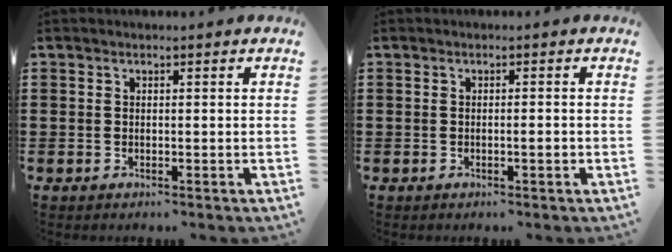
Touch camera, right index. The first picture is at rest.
{"total": 1.1, "force": [-0.4, 0.2, 1.0], "torque": [-0.016, -0.001, -0.006]}